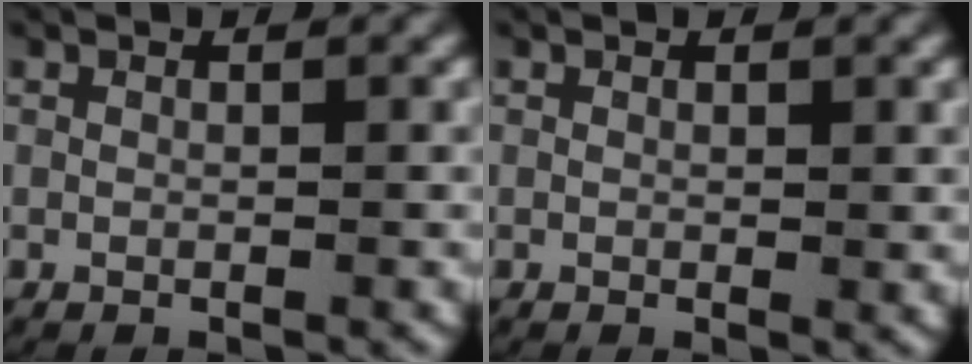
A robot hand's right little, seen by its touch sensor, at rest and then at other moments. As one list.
[{"total": 0.5, "force": [0.2, 0.3, 0.4], "torque": [-0.002, -0.006, 0.005]}]